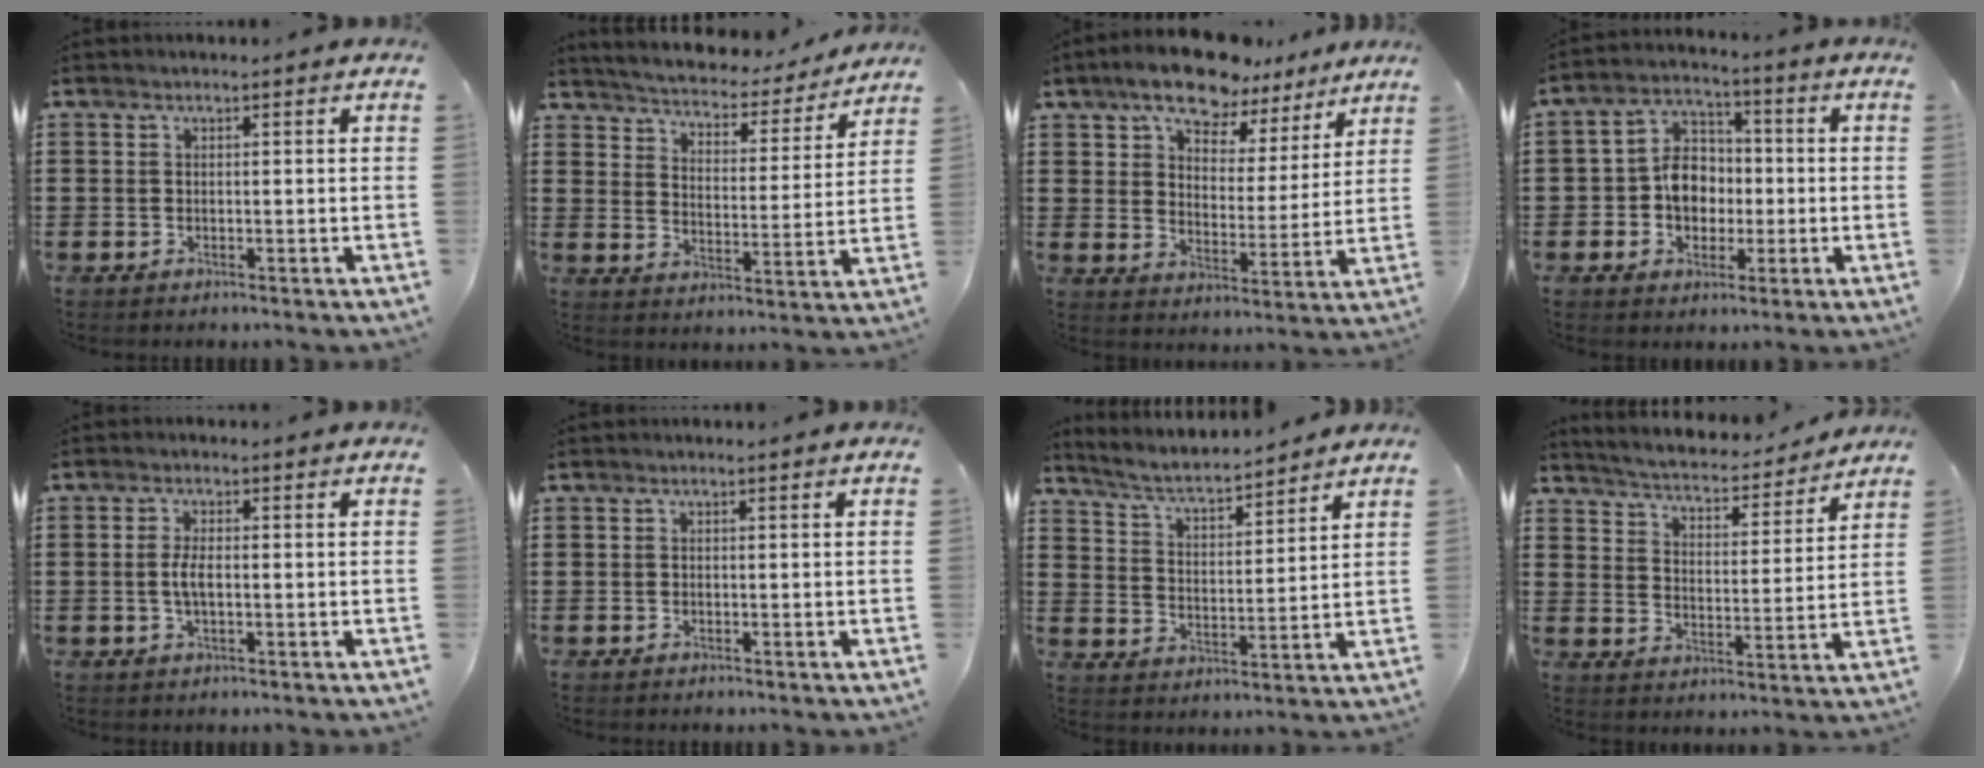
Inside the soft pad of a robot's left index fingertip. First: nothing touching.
{"total": 3.4, "force": [3.4, 0.1, 0.3], "torque": [-0.030, -0.032, 0.049]}
{"total": 10.8, "force": [9.0, 4.0, 4.6], "torque": [-0.104, -0.031, 0.163]}
{"total": 7.4, "force": [-0.7, 6.0, 4.3], "torque": [-0.107, 0.015, -0.016]}
{"total": 2.8, "force": [-0.3, 0.9, 2.6], "torque": [-0.064, -0.005, -0.011]}
{"total": 0.0}
{"total": 4.6, "force": [4.3, 0.4, 1.7], "torque": [-0.053, -0.028, 0.068]}
{"total": 3.8, "force": [3.8, 0.0, 0.7], "torque": [-0.036, -0.034, 0.056]}